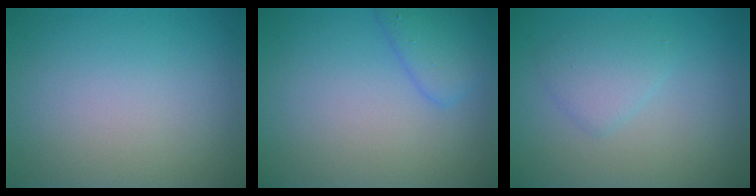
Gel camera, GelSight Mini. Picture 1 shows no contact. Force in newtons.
{"total": 1.8, "press": 1.8, "slide": 0.1}
{"total": 2.0, "press": 2.0, "slide": 0.1}